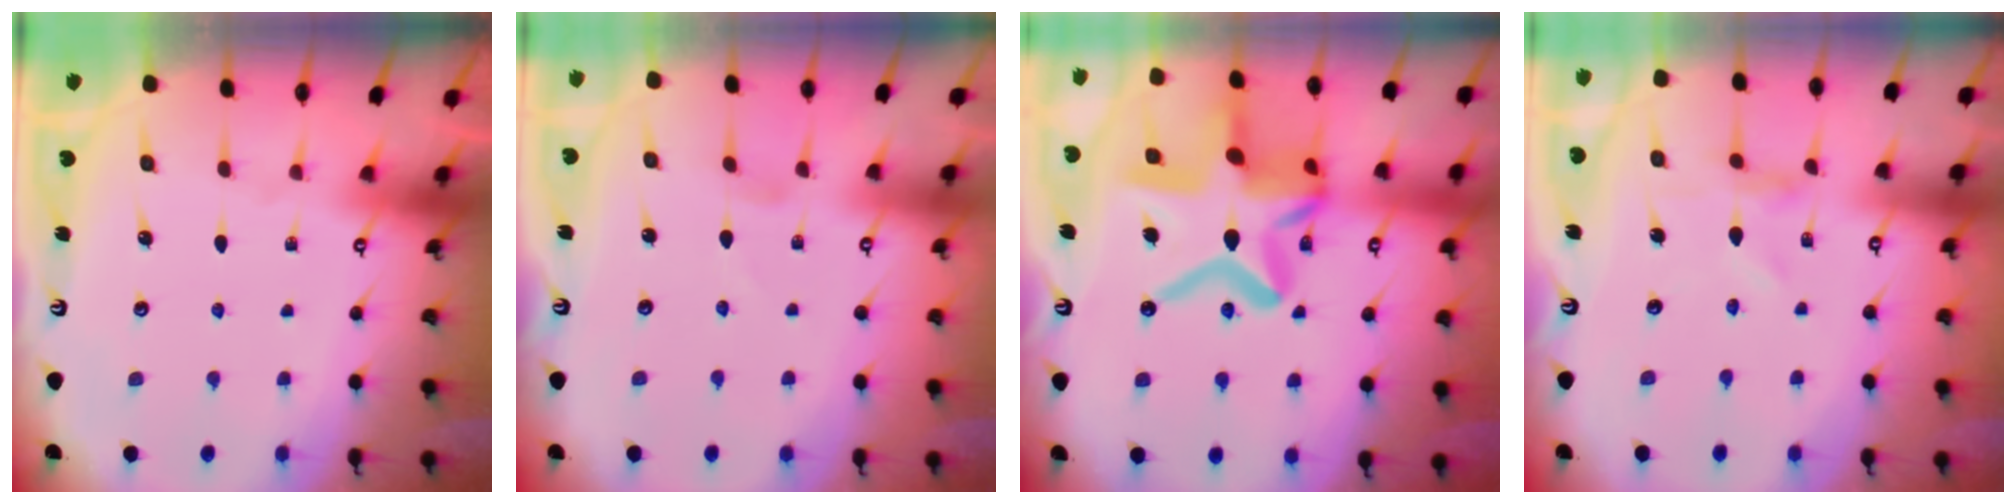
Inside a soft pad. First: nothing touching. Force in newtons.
{"total": 0.0}
{"total": 22.6, "press": 22.5, "slide": 2.1}
{"total": 1.8, "press": 1.8, "slide": 0.2}